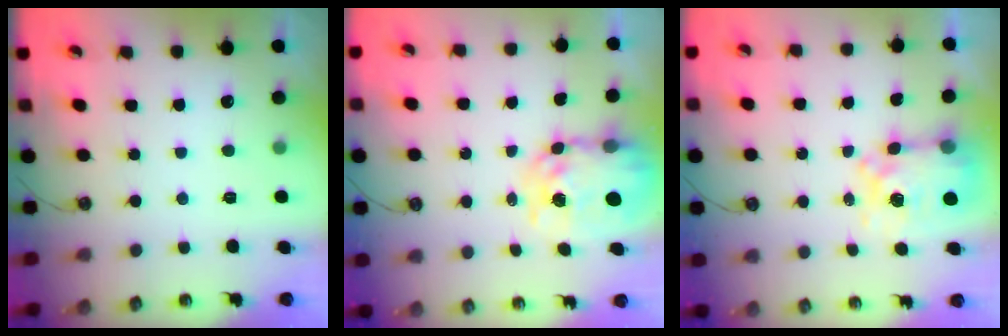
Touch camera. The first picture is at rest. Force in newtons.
{"total": 10.6, "press": 10.5, "slide": 0.9}
{"total": 8.6, "press": 8.6, "slide": 0.7}